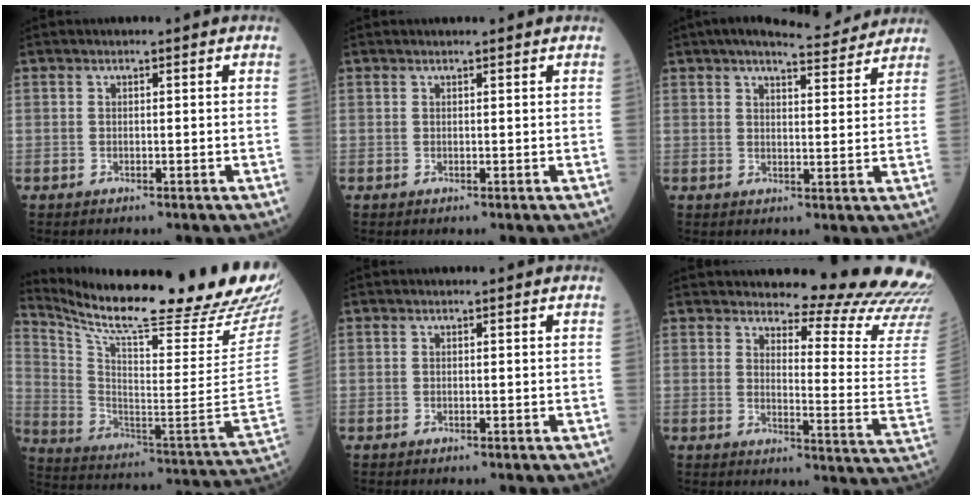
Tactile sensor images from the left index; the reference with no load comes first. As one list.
[{"total": 1.7, "force": [1.6, 0.1, 0.5], "torque": [-0.009, 0.012, 0.020]}, {"total": 9.4, "force": [8.5, 1.6, 3.6], "torque": [-0.053, 0.013, 0.104]}, {"total": 30.8, "force": [26.2, 1.4, 16.0], "torque": [-0.279, -0.106, 0.373]}, {"total": 0.0}, {"total": 18.5, "force": [17.9, -0.3, 4.5], "torque": [-0.058, -0.146, 0.194]}]